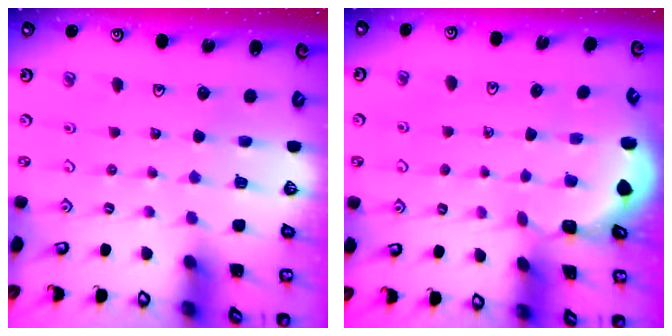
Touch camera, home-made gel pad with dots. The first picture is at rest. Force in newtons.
{"total": 1.6, "press": 1.6, "slide": 0.2}